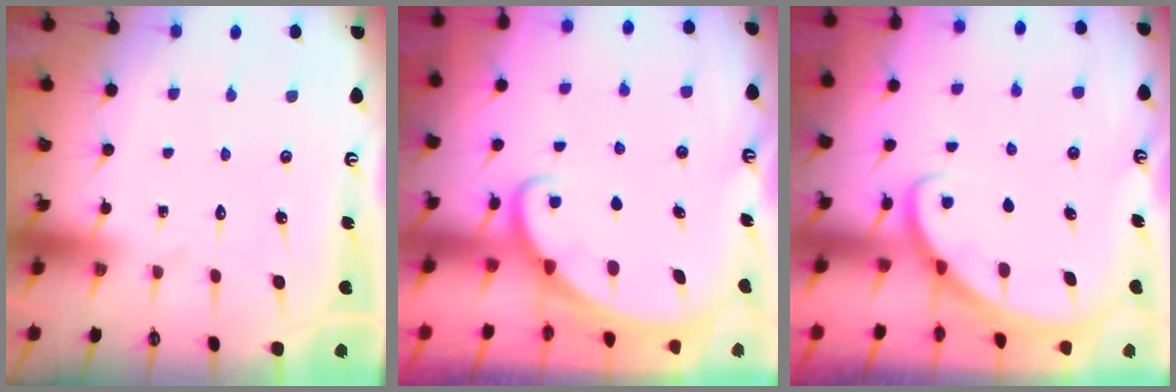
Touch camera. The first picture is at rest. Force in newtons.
{"total": 2.4, "press": 2.4, "slide": 0.2}
{"total": 2.3, "press": 2.3, "slide": 0.1}